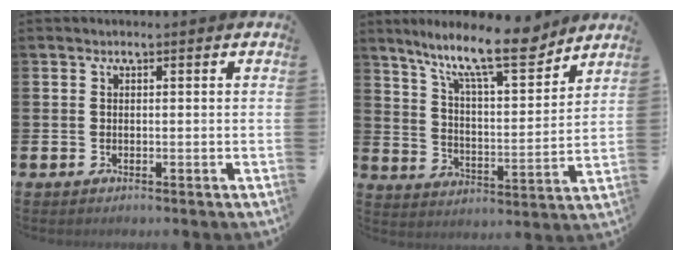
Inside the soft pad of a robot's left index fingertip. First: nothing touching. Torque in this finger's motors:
{"motor_torque": [1.29, -0.85, 0.78, 0.21]}